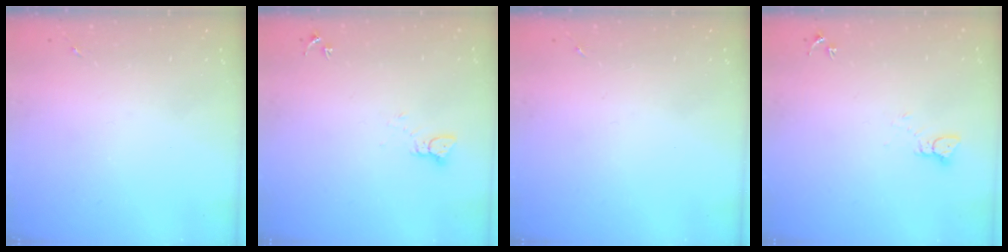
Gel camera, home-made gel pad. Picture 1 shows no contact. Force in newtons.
{"total": 2.4, "press": 2.4, "slide": 0.2}
{"total": 0.0}
{"total": 2.4, "press": 2.4, "slide": 0.2}